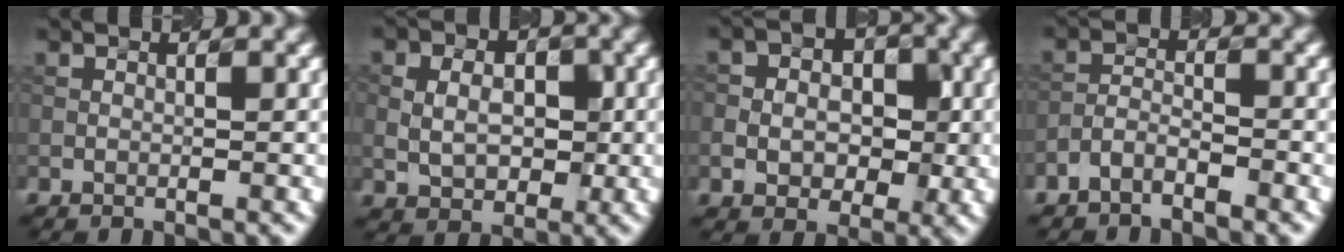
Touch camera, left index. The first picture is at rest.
{"total": 5.9, "force": [1.1, 4.7, 3.4], "torque": [-0.036, 0.028, 0.002]}
{"total": 5.1, "force": [-0.3, 4.1, 3.0], "torque": [-0.032, 0.010, -0.009]}
{"total": 2.2, "force": [-1.8, 0.8, 0.8], "torque": [-0.020, 0.010, -0.038]}